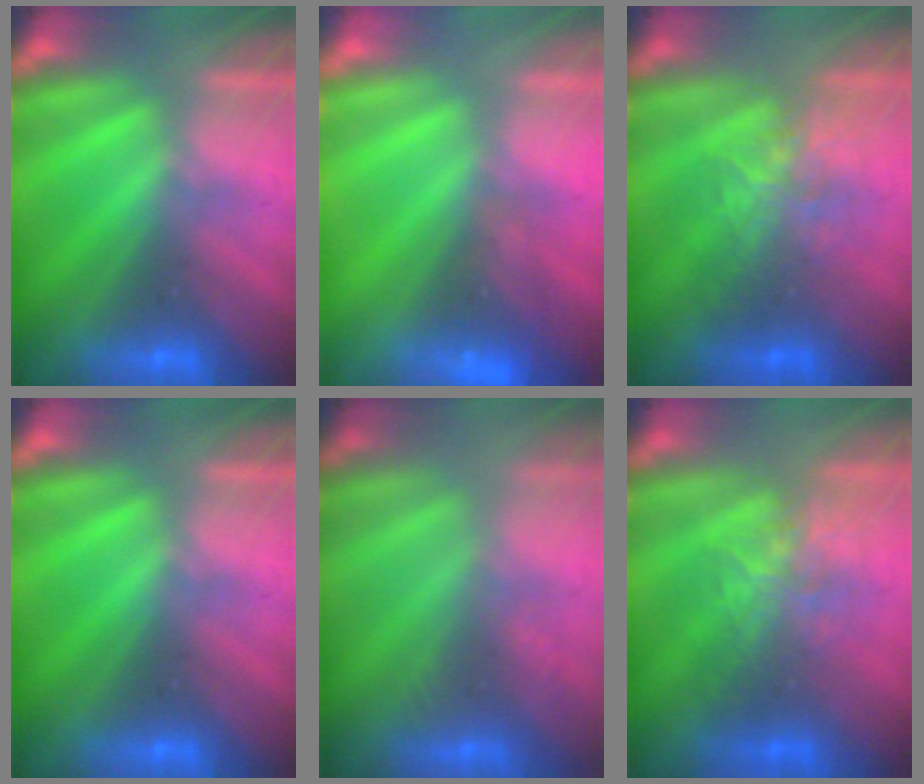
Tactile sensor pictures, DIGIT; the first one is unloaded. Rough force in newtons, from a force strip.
{"total": 2.6}
{"total": 2.5}
{"total": 0.0}
{"total": 2.4}
{"total": 2.5}